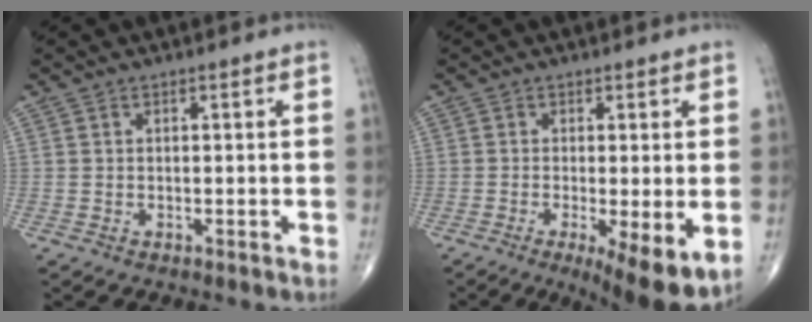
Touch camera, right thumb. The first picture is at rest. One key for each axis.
{"total": 9.8, "fx": -2.7, "fy": 2.6, "fz": 9.0, "tx": -0.136, "ty": -0.024, "tz": -0.039}